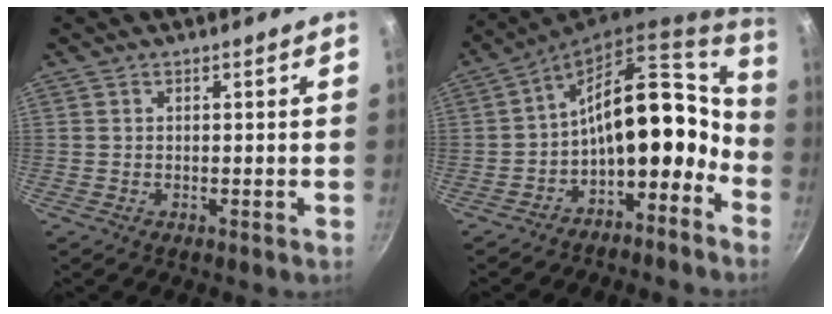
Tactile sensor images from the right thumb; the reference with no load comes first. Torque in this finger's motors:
{"motor_torque": [2.37, 2.30, 2.04, -0.73, 0.51]}